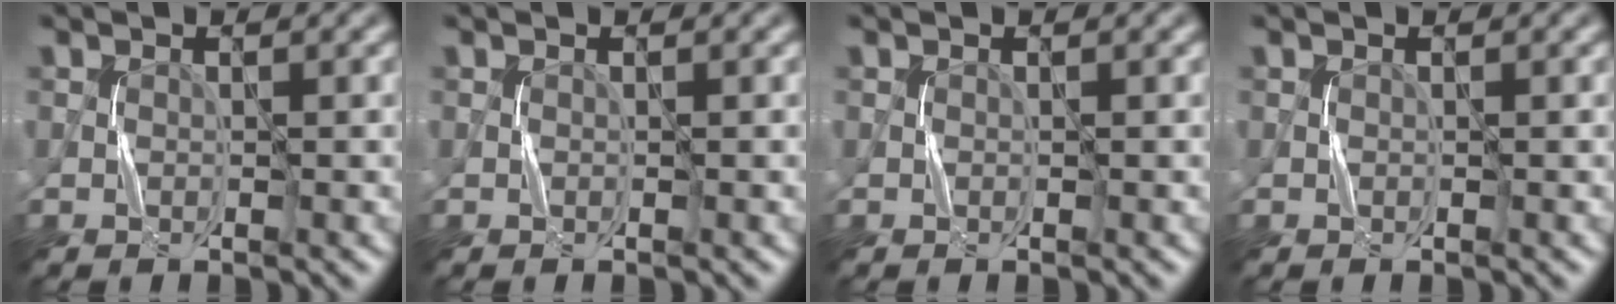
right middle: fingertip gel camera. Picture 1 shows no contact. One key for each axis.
{"total": 0.0}
{"total": 0.0}
{"total": 0.0}